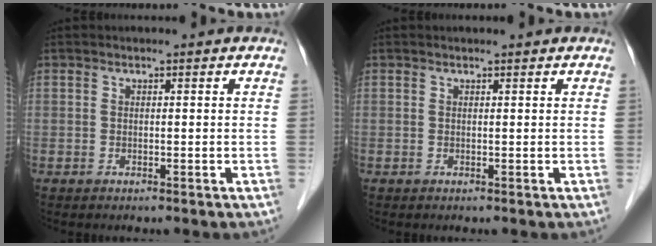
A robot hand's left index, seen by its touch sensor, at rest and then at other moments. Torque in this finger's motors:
{"motor_torque": [0.15, -0.14, -0.02, -0.04]}